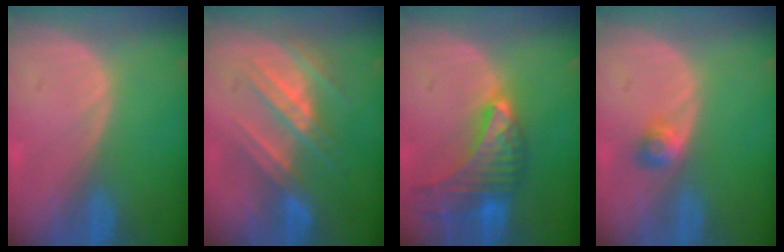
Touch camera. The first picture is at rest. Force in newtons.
{"total": 7.8, "press": 7.6, "slide": 1.7}
{"total": 9.8, "press": 8.7, "slide": 4.5}
{"total": 2.5, "press": 2.2, "slide": 1.2}